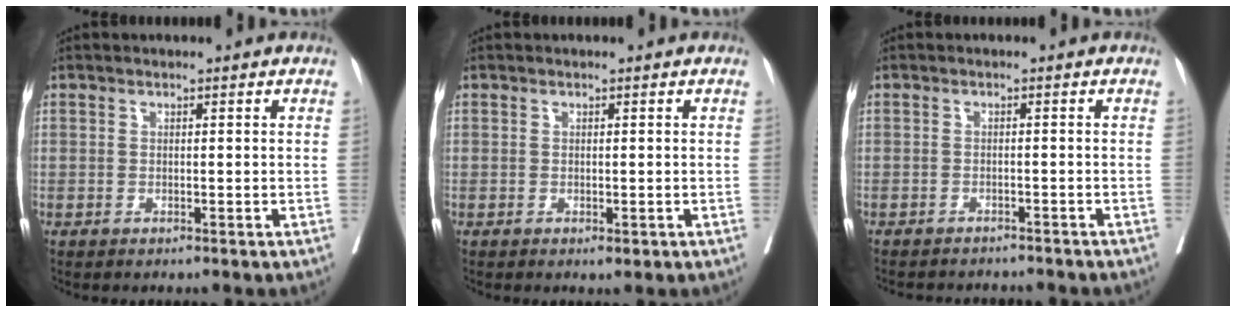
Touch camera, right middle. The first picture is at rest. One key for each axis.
{"total": 0.7, "fx": -0.3, "fy": 0.2, "fz": 0.6, "tx": -0.007, "ty": -0.004, "tz": -0.001}
{"total": 8.9, "fx": -8.4, "fy": 1.6, "fz": 2.7, "tx": -0.036, "ty": -0.008, "tz": -0.098}